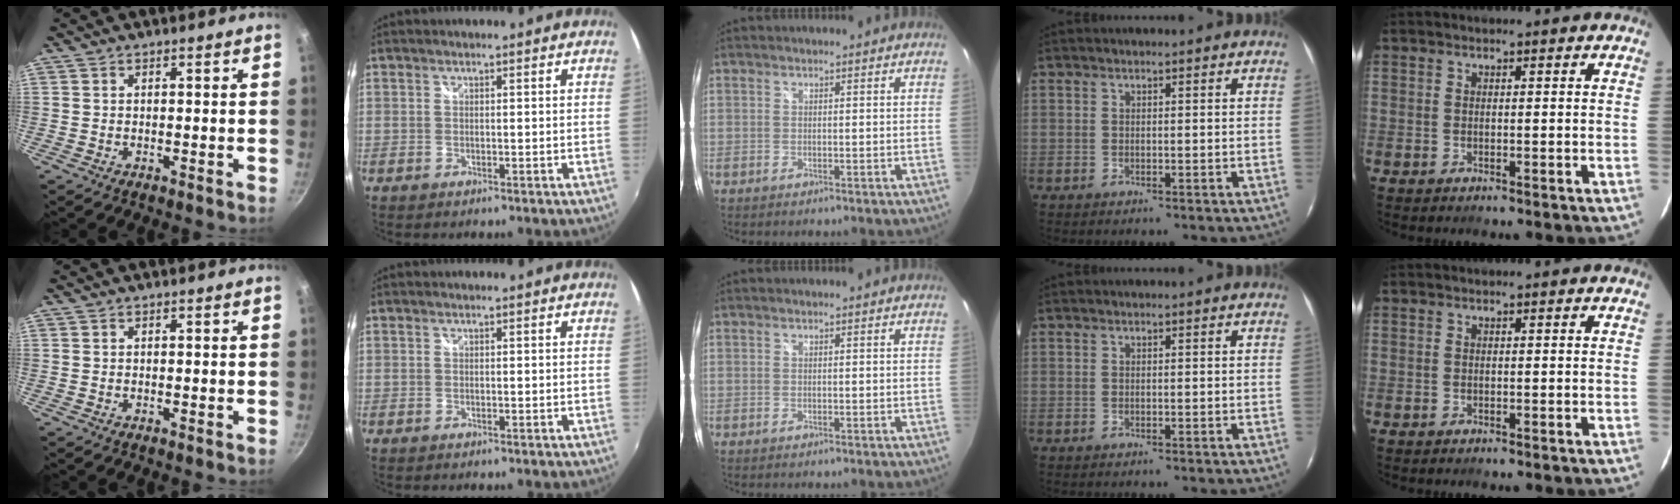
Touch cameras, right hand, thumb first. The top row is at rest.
{}